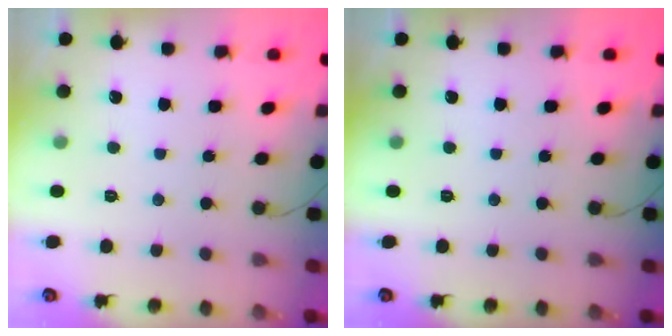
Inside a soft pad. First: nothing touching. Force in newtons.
{"total": 0.0}